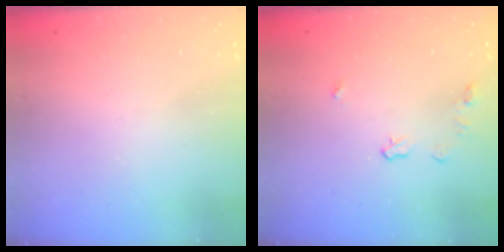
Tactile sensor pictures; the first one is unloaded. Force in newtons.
{"total": 4.1, "press": 4.1, "slide": 0.6}